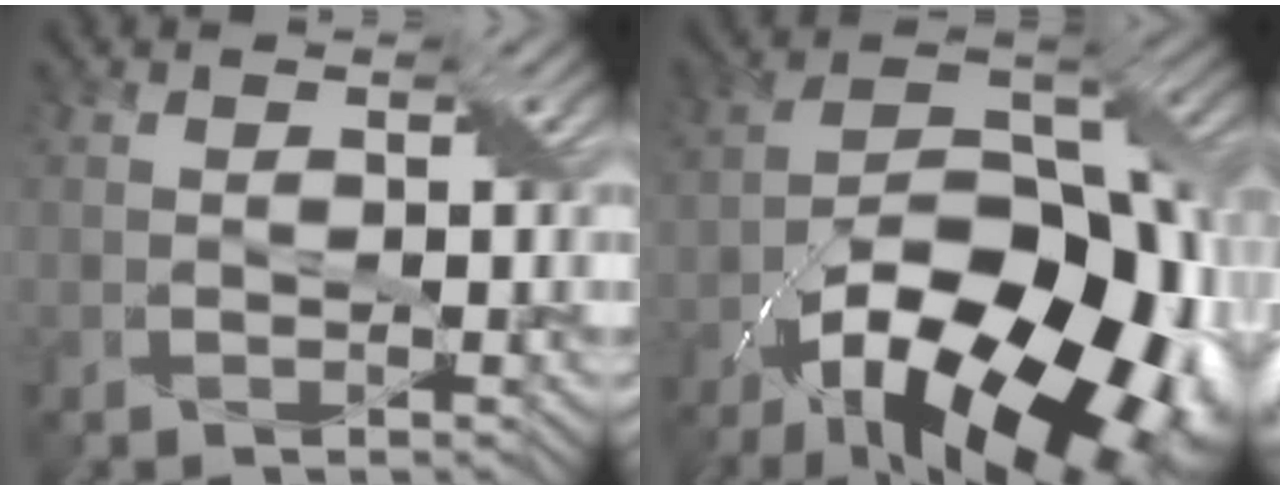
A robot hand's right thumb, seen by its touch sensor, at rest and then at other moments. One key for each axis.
{"total": 20.5, "fx": -10.4, "fy": 9.9, "fz": 14.7, "tx": -0.232, "ty": -0.021, "tz": -0.165}